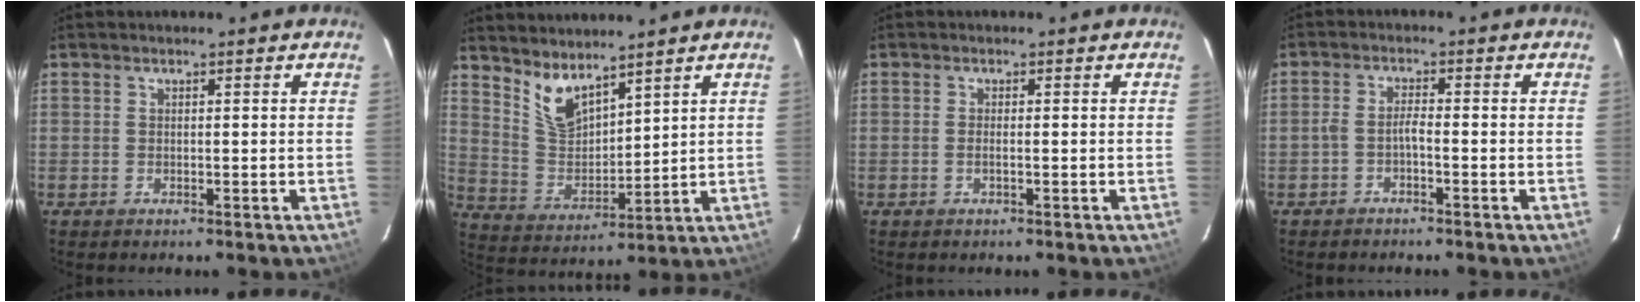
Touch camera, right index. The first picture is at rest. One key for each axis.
{"total": 7.9, "fx": 6.2, "fy": 2.8, "fz": 4.1, "tx": -0.080, "ty": -0.007, "tz": 0.132}
{"total": 0.9, "fx": -0.4, "fy": -0.1, "fz": 0.8, "tx": -0.016, "ty": -0.001, "tz": -0.007}
{"total": 2.1, "fx": -1.4, "fy": 0.2, "fz": 1.5, "tx": -0.038, "ty": 0.007, "tz": -0.027}